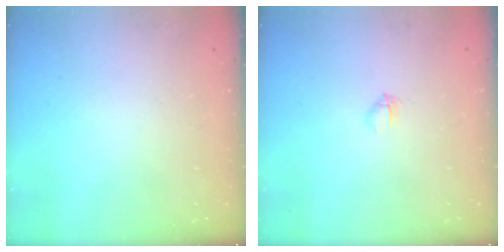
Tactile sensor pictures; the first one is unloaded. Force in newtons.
{"total": 2.3, "press": 2.2, "slide": 0.8}